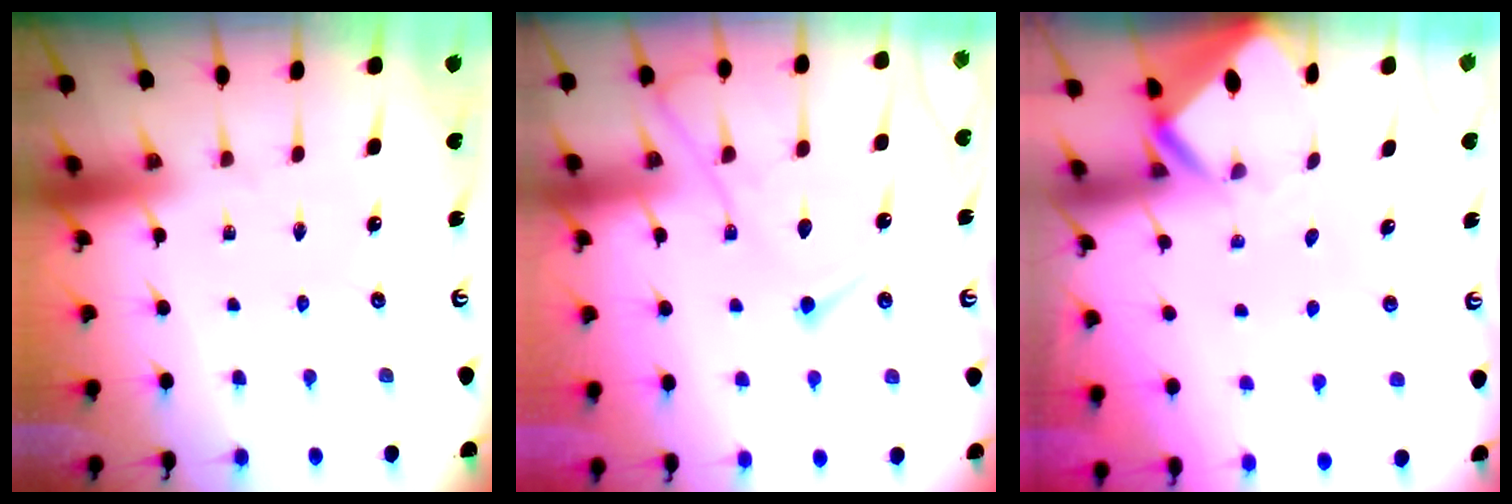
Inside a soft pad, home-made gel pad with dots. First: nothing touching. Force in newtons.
{"total": 13.6, "press": 13.5, "slide": 1.5}
{"total": 2.9, "press": 2.9, "slide": 0.2}